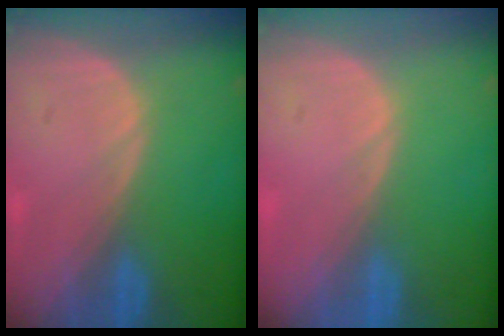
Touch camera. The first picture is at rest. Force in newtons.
{"total": 0.0}